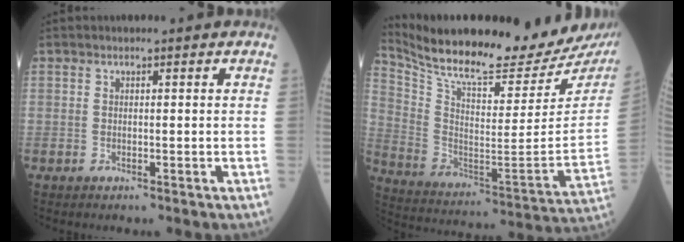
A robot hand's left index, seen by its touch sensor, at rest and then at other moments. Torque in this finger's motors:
{"motor_torque": [0.94, -1.20, 0.08, 0.04]}